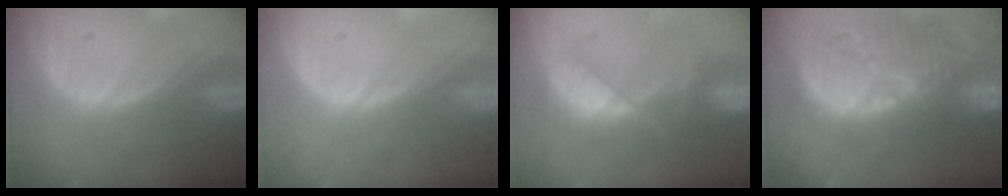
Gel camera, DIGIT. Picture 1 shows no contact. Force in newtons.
{"total": 0.5, "press": 0.0, "slide": 0.5}
{"total": 7.3, "press": 6.9, "slide": 2.4}
{"total": 13.9, "press": 12.7, "slide": 5.5}